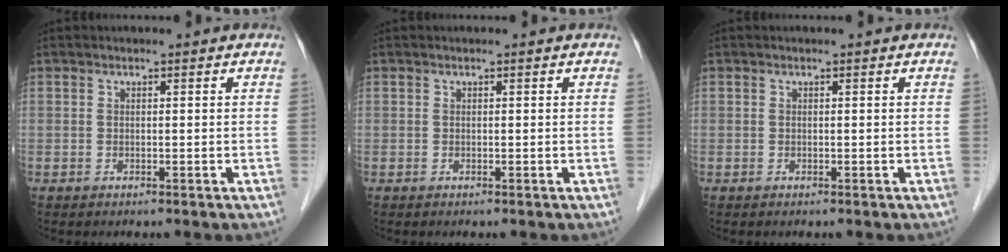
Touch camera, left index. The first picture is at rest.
{"total": 0.0}
{"total": 0.0}